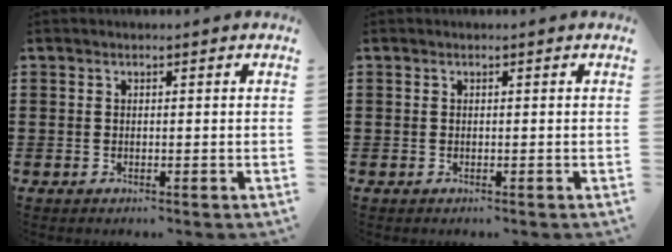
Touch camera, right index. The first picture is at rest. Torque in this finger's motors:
{"motor_torque": [0.16, -0.07, 0.00, 0.00]}